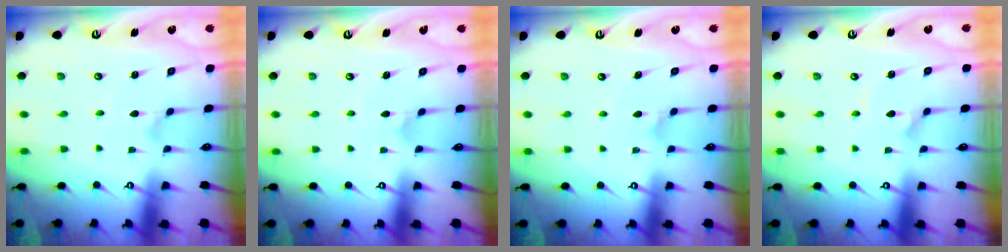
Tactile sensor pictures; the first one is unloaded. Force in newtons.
{"total": 3.0, "press": 3.0, "slide": 0.2}
{"total": 3.7, "press": 3.6, "slide": 0.6}
{"total": 2.1, "press": 2.1, "slide": 0.0}